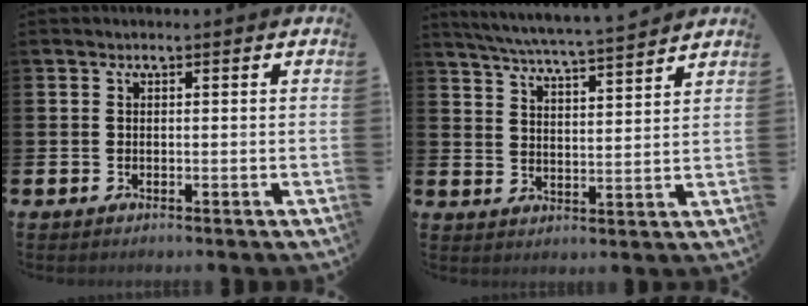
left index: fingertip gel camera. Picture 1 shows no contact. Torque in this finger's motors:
{"motor_torque": [0.94, -1.20, 0.44, 0.11]}